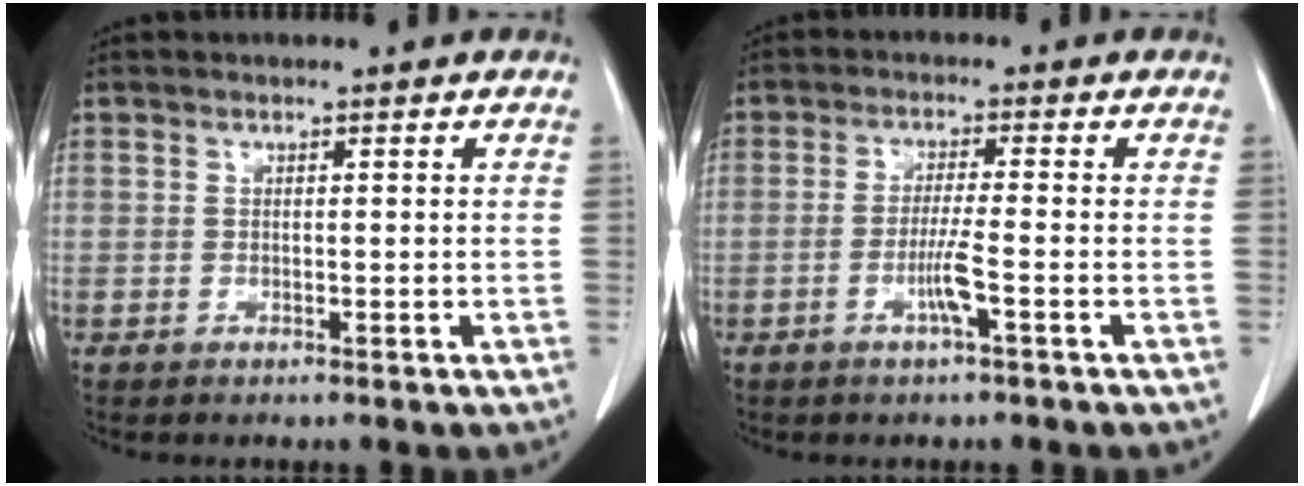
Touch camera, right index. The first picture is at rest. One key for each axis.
{"total": 3.9, "fx": -1.5, "fy": -0.5, "fz": 3.5, "tx": -0.069, "ty": -0.006, "tz": -0.032}